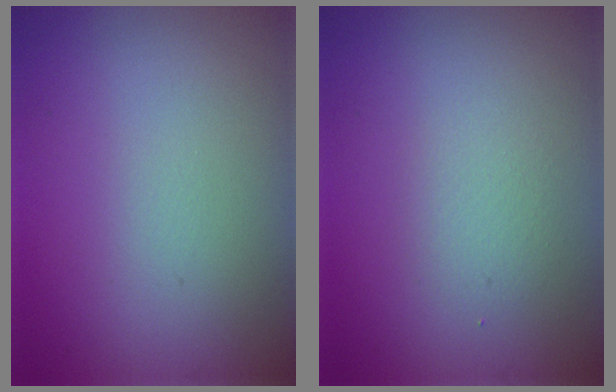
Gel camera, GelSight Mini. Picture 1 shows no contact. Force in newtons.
{"total": 1.3, "press": 1.3, "slide": 0.1}